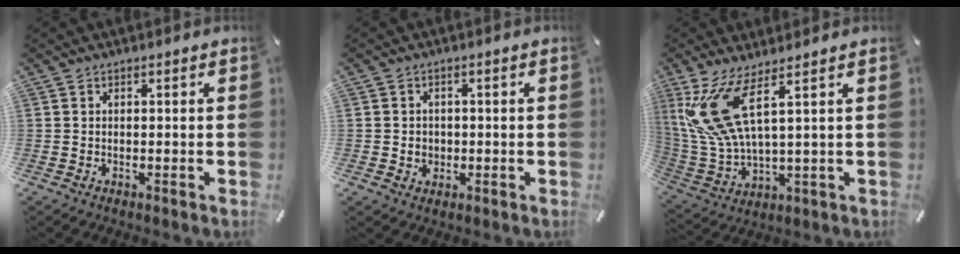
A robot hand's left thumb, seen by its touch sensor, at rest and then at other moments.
{"total": 2.6, "force": [-0.2, 2.5, 0.7], "torque": [-0.014, 0.006, -0.005]}
{"total": 14.0, "force": [6.5, 4.7, 11.4], "torque": [-0.271, -0.024, 0.116]}